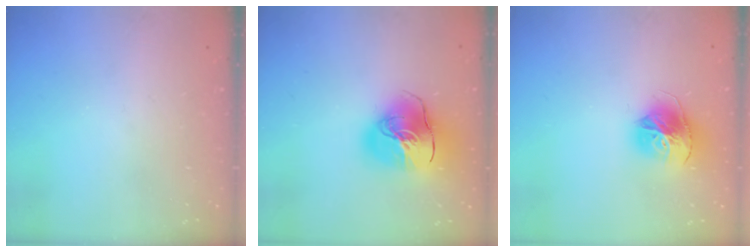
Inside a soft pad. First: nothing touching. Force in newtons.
{"total": 18.1, "press": 17.9, "slide": 2.6}
{"total": 15.6, "press": 15.5, "slide": 1.6}